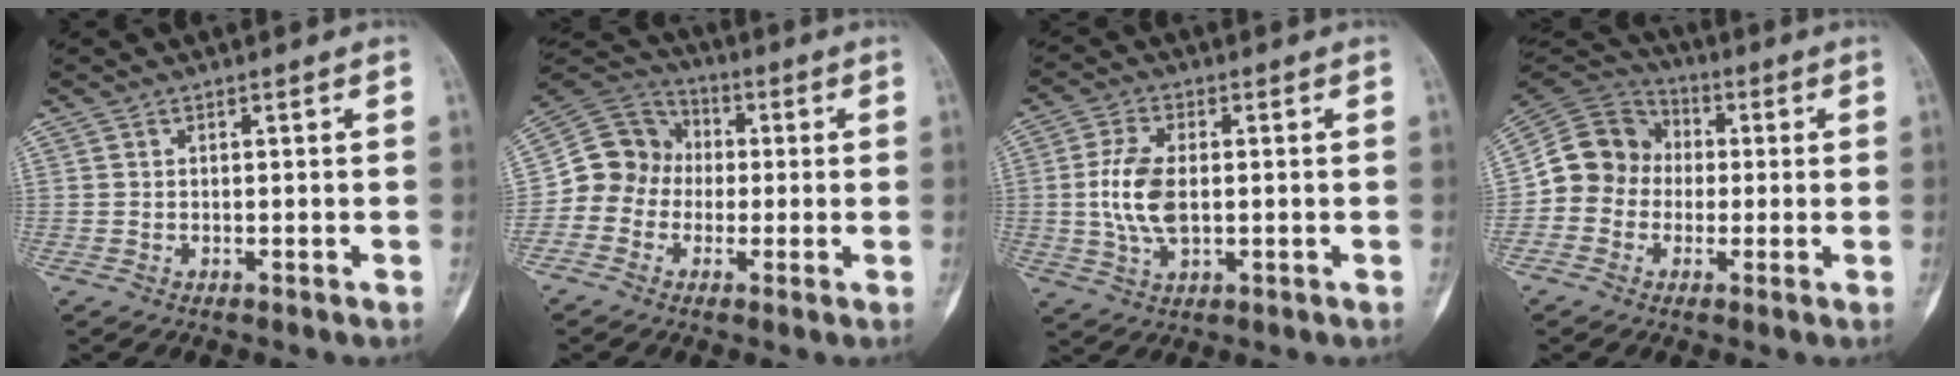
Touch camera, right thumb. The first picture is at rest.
{"total": 10.5, "force": [-1.4, 9.9, 3.2], "torque": [-0.028, 0.045, -0.038]}
{"total": 8.9, "force": [0.0, 4.8, 7.5], "torque": [-0.158, -0.001, 0.004]}
{"total": 11.4, "force": [-0.7, 10.5, 4.3], "torque": [-0.049, 0.034, -0.024]}